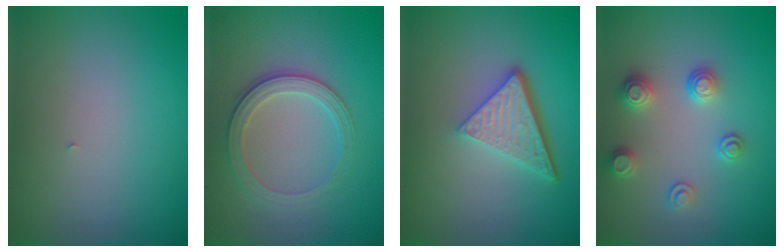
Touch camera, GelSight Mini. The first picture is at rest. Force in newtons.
{"total": 2.8, "press": 2.7, "slide": 0.8}
{"total": 5.1, "press": 3.5, "slide": 3.7}
{"total": 2.6, "press": 2.6, "slide": 0.6}